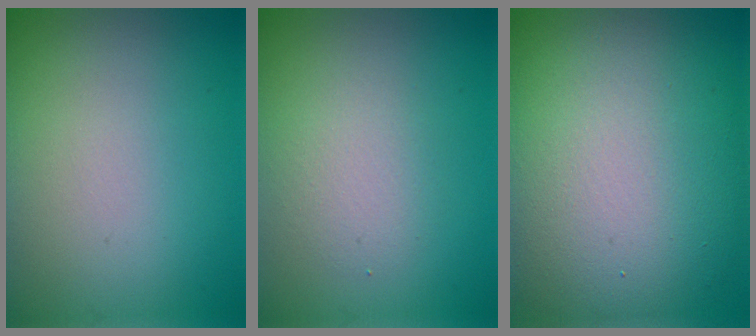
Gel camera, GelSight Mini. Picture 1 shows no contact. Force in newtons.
{"total": 2.2, "press": 2.2, "slide": 0.2}
{"total": 15.5, "press": 15.4, "slide": 1.2}